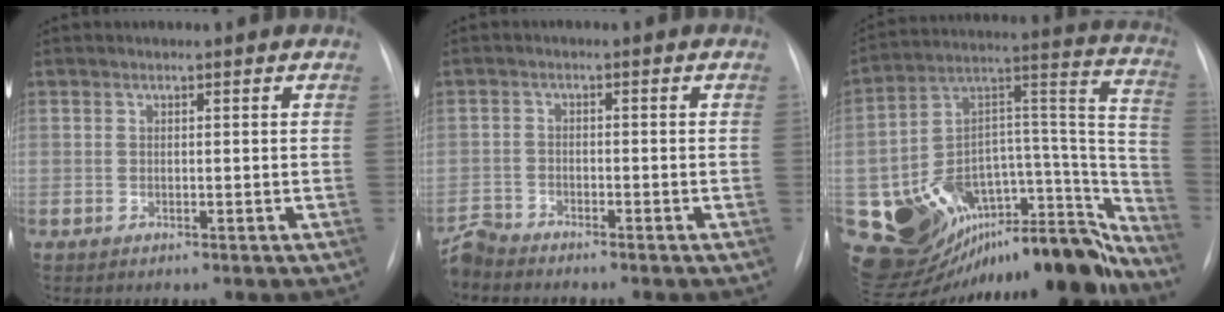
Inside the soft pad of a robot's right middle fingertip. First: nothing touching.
{"total": 3.3, "force": [-3.3, 0.1, -0.2], "torque": [0.006, -0.016, -0.063]}
{"total": 30.7, "force": [-23.4, 12.1, 15.7], "torque": [-0.187, 0.052, -0.331]}